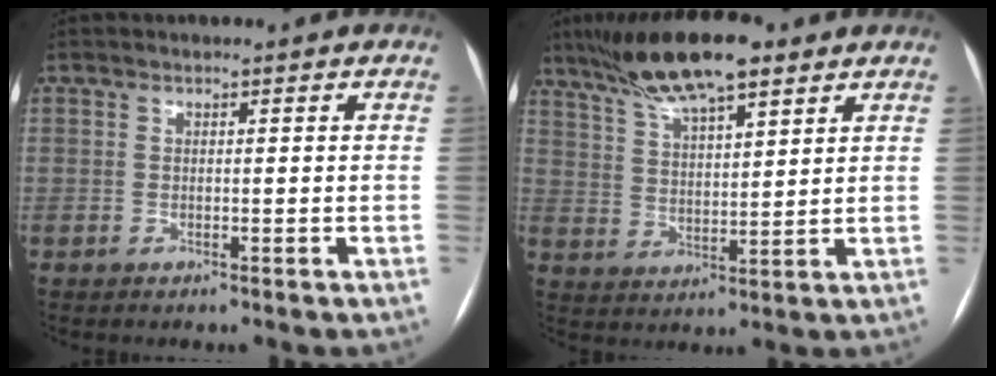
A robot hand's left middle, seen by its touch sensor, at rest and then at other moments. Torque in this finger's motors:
{"motor_torque": [1.06, -1.08, 0.61, 0.07]}